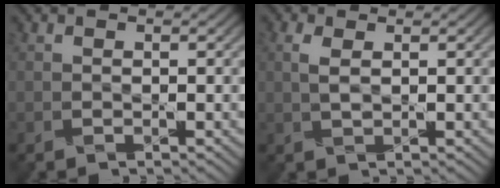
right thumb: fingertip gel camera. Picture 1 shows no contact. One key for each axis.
{"total": 1.7, "fx": 0.8, "fy": 0.5, "fz": 1.4, "tx": -0.038, "ty": 0.005, "tz": 0.012}